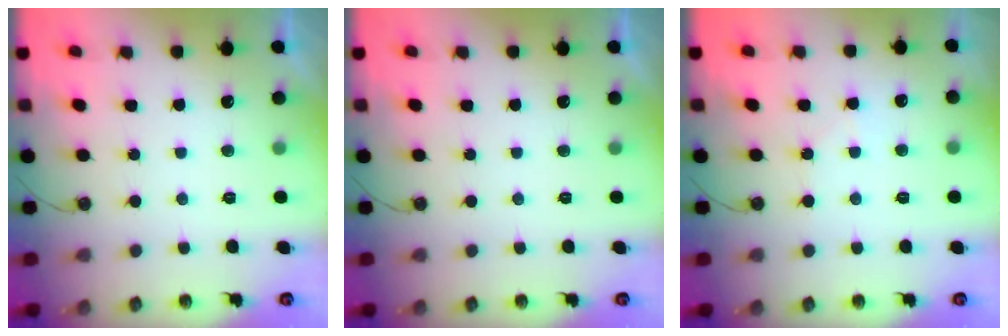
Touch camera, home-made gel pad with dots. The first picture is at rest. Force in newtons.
{"total": 0.0}
{"total": 3.8, "press": 3.8, "slide": 0.4}